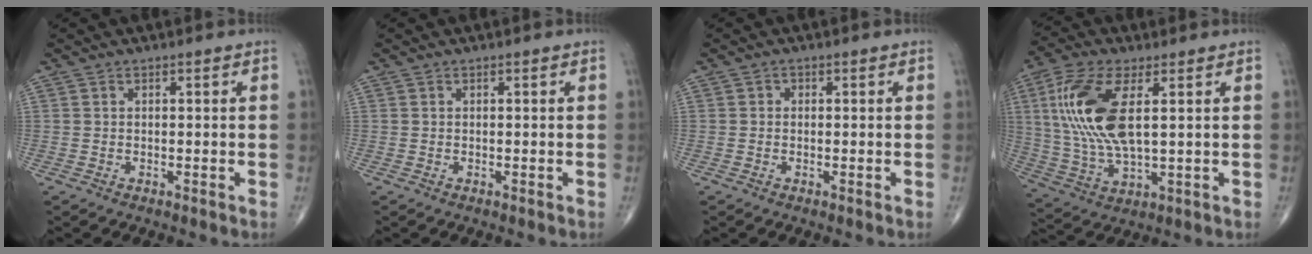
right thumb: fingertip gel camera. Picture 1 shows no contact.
{"total": 0.0}
{"total": 0.6, "force": [-0.1, 0.6, 0.2], "torque": [0.003, 0.002, -0.006]}
{"total": 15.9, "force": [3.4, 6.5, 14.1], "torque": [-0.313, -0.007, 0.070]}